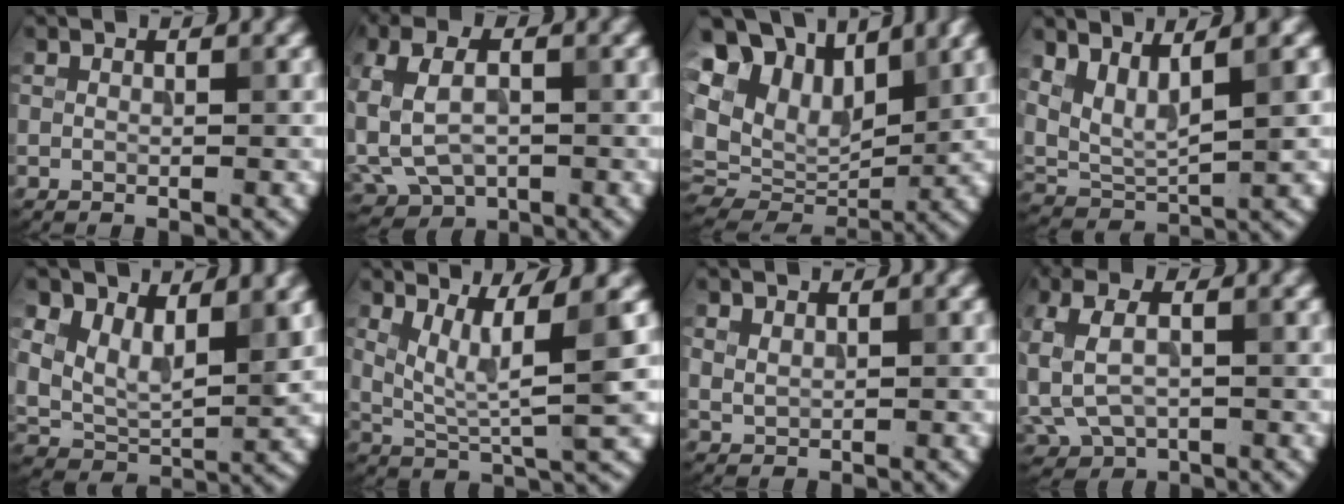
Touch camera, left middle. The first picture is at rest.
{"total": 8.0, "force": [0.0, 5.2, 6.1], "torque": [-0.145, 0.001, 0.012]}
{"total": 16.2, "force": [8.0, 10.1, 9.8], "torque": [-0.223, 0.041, 0.145]}
{"total": 5.4, "force": [2.2, 2.2, 4.5], "torque": [-0.104, -0.007, 0.048]}
{"total": 6.6, "force": [2.7, 4.0, 4.5], "torque": [-0.091, -0.013, 0.051]}
{"total": 5.1, "force": [2.0, 0.8, 4.6], "torque": [-0.097, -0.009, 0.042]}
{"total": 1.1, "force": [0.5, 0.7, 0.6], "torque": [-0.016, 0.001, 0.016]}
{"total": 5.9, "force": [0.3, 3.6, 4.6], "torque": [-0.113, 0.001, 0.005]}